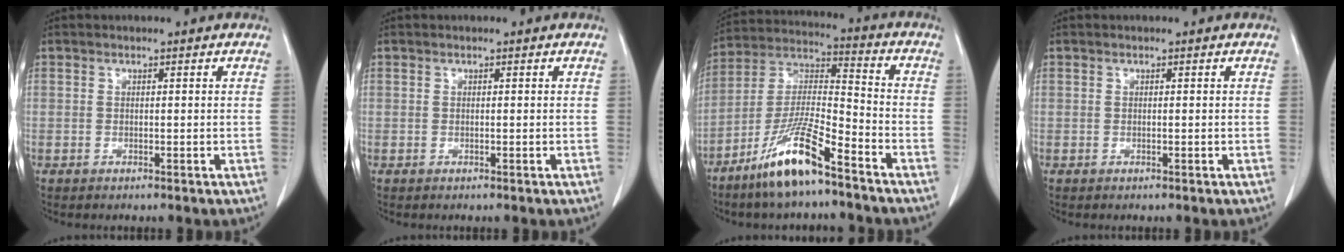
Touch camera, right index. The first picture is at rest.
{"total": 0.0}
{"total": 13.0, "force": [-8.8, 1.5, 9.4], "torque": [-0.190, -0.013, -0.169]}
{"total": 0.0}